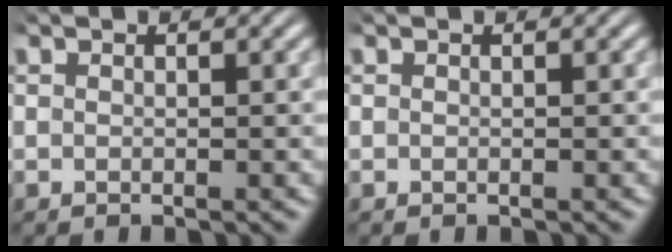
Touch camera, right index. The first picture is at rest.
{"total": 0.0}